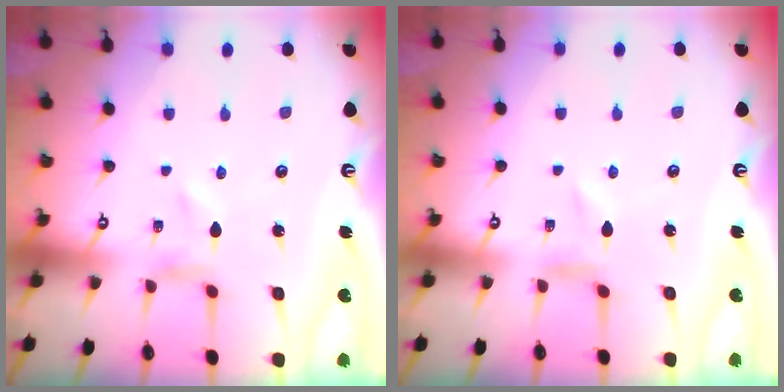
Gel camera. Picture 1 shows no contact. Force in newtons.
{"total": 0.5, "press": 0.5, "slide": 0.2}